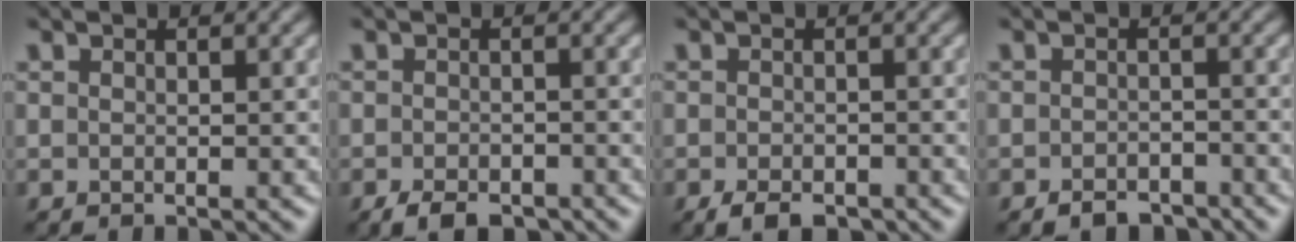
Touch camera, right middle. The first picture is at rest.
{"total": 3.4, "force": [-2.5, 1.4, 1.7], "torque": [-0.025, -0.007, -0.039]}
{"total": 2.7, "force": [-1.9, 1.2, 1.6], "torque": [-0.027, -0.008, -0.028]}
{"total": 2.5, "force": [-2.0, 1.1, 0.9], "torque": [-0.012, -0.002, -0.034]}